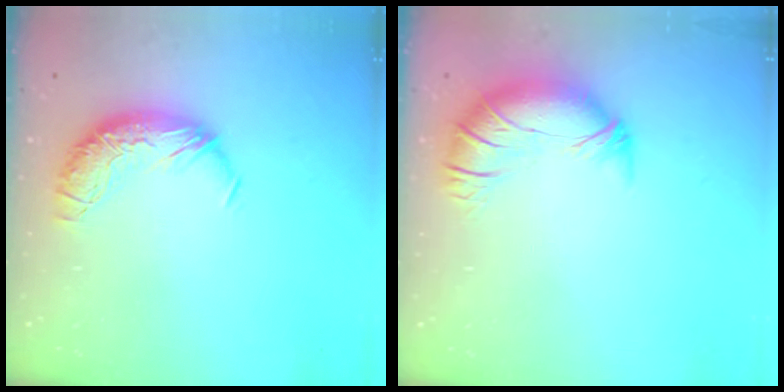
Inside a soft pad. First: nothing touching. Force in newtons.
{"total": 3.3, "press": 2.0, "slide": 2.6}